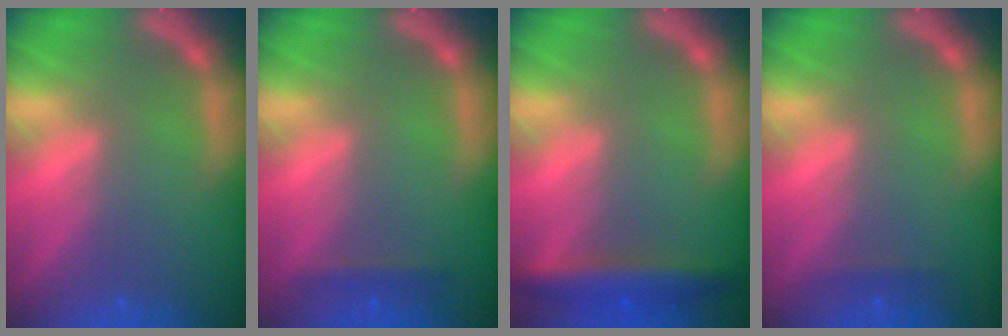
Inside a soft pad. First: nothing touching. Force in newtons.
{"total": 1.4}
{"total": 4.4}
{"total": 0.9}